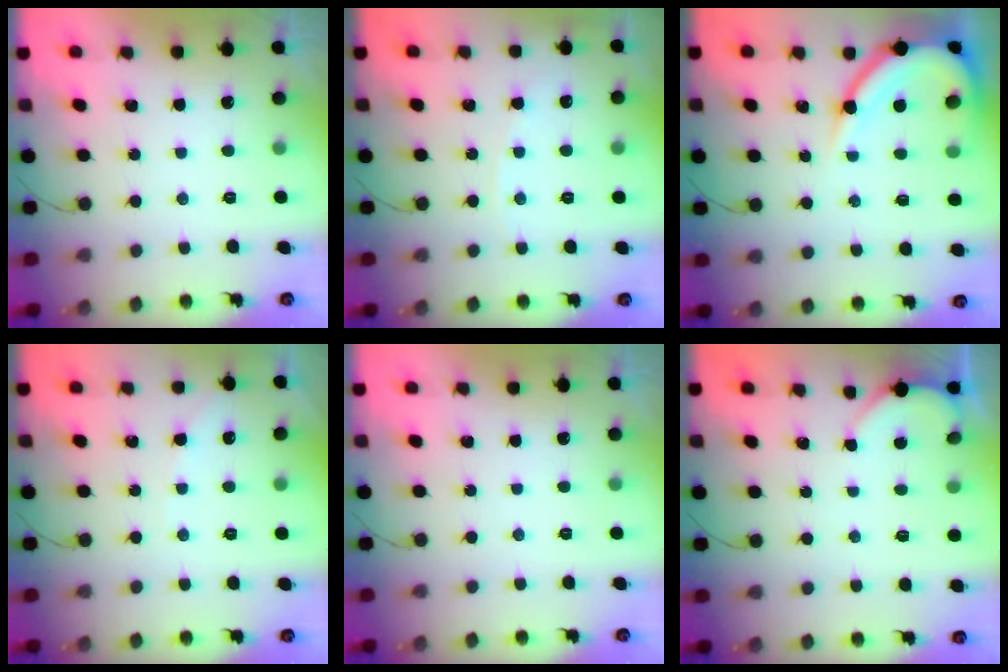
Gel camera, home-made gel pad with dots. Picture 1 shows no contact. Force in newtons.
{"total": 3.2, "press": 3.1, "slide": 0.4}
{"total": 9.8, "press": 9.7, "slide": 1.0}
{"total": 4.7, "press": 4.7, "slide": 0.7}
{"total": 0.0}
{"total": 2.0, "press": 2.0, "slide": 0.2}